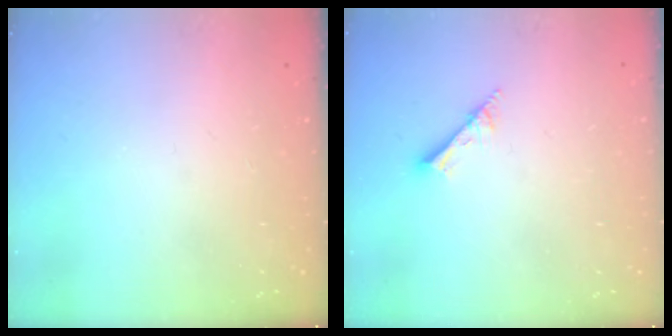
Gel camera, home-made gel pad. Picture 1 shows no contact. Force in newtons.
{"total": 2.0, "press": 2.0, "slide": 0.1}